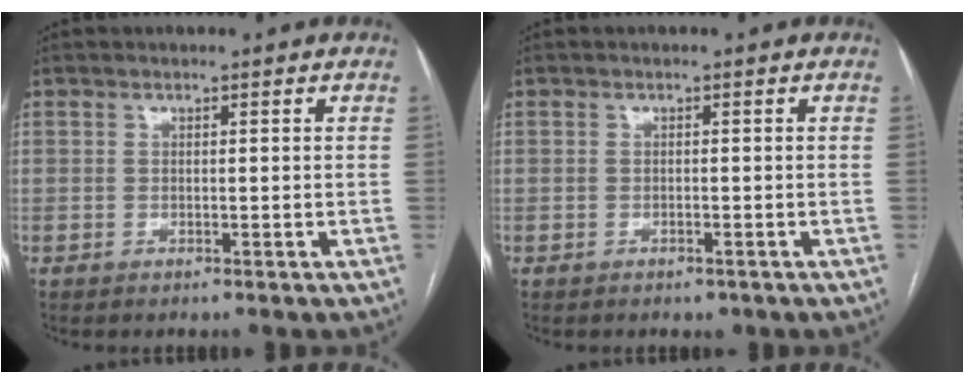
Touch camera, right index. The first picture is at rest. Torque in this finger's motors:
{"motor_torque": [0.06, 0.03, 0.04, -0.03]}